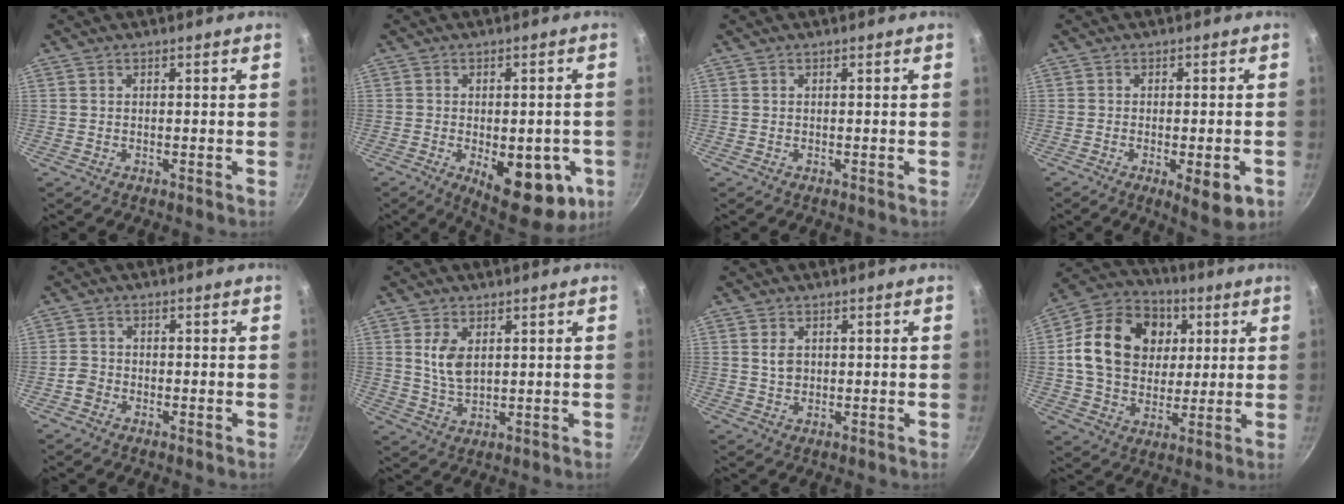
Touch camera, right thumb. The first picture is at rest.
{"total": 16.1, "force": [-4.8, 7.4, 13.4], "torque": [-0.128, -0.006, -0.050]}
{"total": 0.0}
{"total": 7.7, "force": [-2.8, 2.5, 6.7], "torque": [-0.080, 0.002, -0.033]}
{"total": 2.3, "force": [-1.5, 1.7, 0.7], "torque": [-0.013, 0.015, -0.030]}
{"total": 4.4, "force": [1.1, 2.5, 3.5], "torque": [-0.067, -0.007, 0.023]}
{"total": 2.9, "force": [0.6, 2.2, 1.8], "torque": [-0.025, -0.003, 0.012]}
{"total": 19.9, "force": [3.9, 15.6, 11.8], "torque": [-0.182, 0.011, 0.061]}